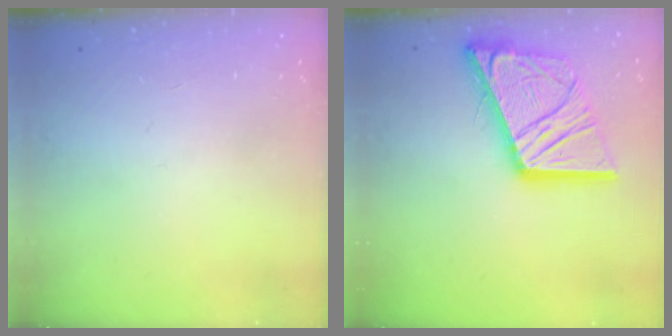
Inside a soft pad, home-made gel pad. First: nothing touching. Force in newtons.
{"total": 23.1, "press": 23.0, "slide": 2.6}